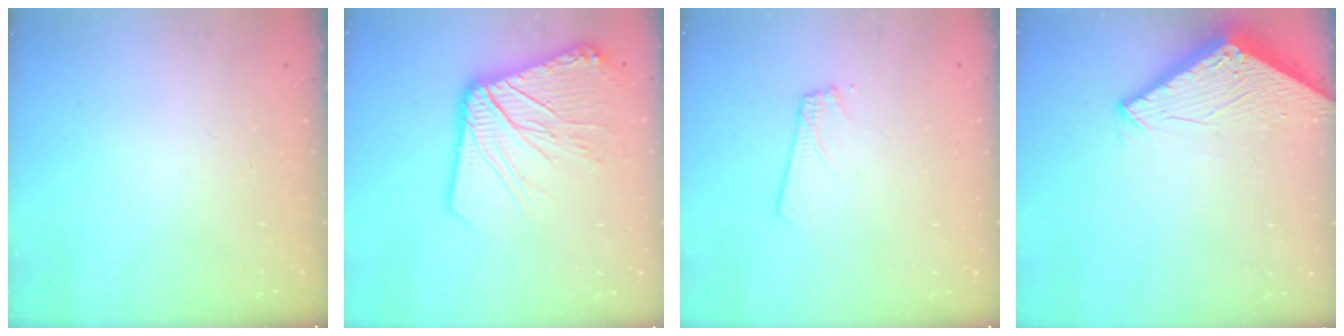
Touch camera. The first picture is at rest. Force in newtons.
{"total": 18.5, "press": 18.3, "slide": 2.7}
{"total": 2.4, "press": 2.4, "slide": 0.3}
{"total": 2.9, "press": 2.9, "slide": 0.2}